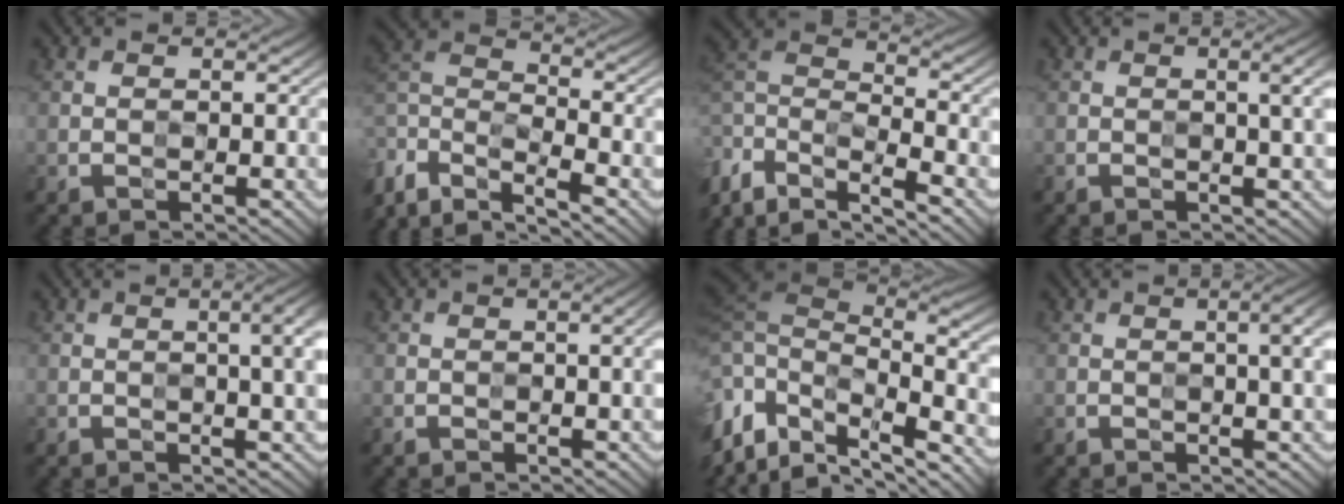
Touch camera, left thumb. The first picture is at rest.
{"total": 10.1, "force": [-7.2, 3.2, 6.3], "torque": [-0.137, -0.009, -0.151]}
{"total": 10.6, "force": [-6.9, 4.0, 6.9], "torque": [-0.153, -0.011, -0.141]}
{"total": 2.8, "force": [0.4, 0.4, 2.8], "torque": [-0.038, 0.006, 0.003]}
{"total": 5.2, "force": [0.6, 1.5, 5.0], "torque": [-0.058, 0.009, 0.007]}
{"total": 2.1, "force": [-0.1, 0.5, 2.1], "torque": [-0.028, 0.001, -0.002]}
{"total": 16.6, "force": [-4.4, 9.4, 12.9], "torque": [-0.282, -0.028, -0.041]}
{"total": 4.3, "force": [0.4, 1.1, 4.1], "torque": [-0.053, 0.008, 0.006]}